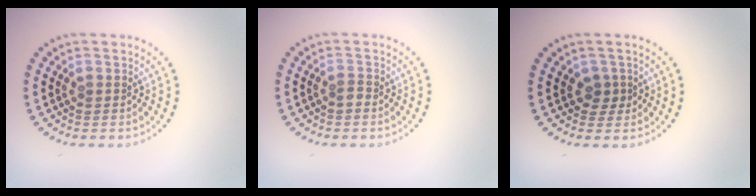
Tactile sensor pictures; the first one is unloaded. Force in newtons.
{"total": 0.9, "press": 0.6, "slide": 0.7}
{"total": 1.3, "press": 1.0, "slide": 0.8}